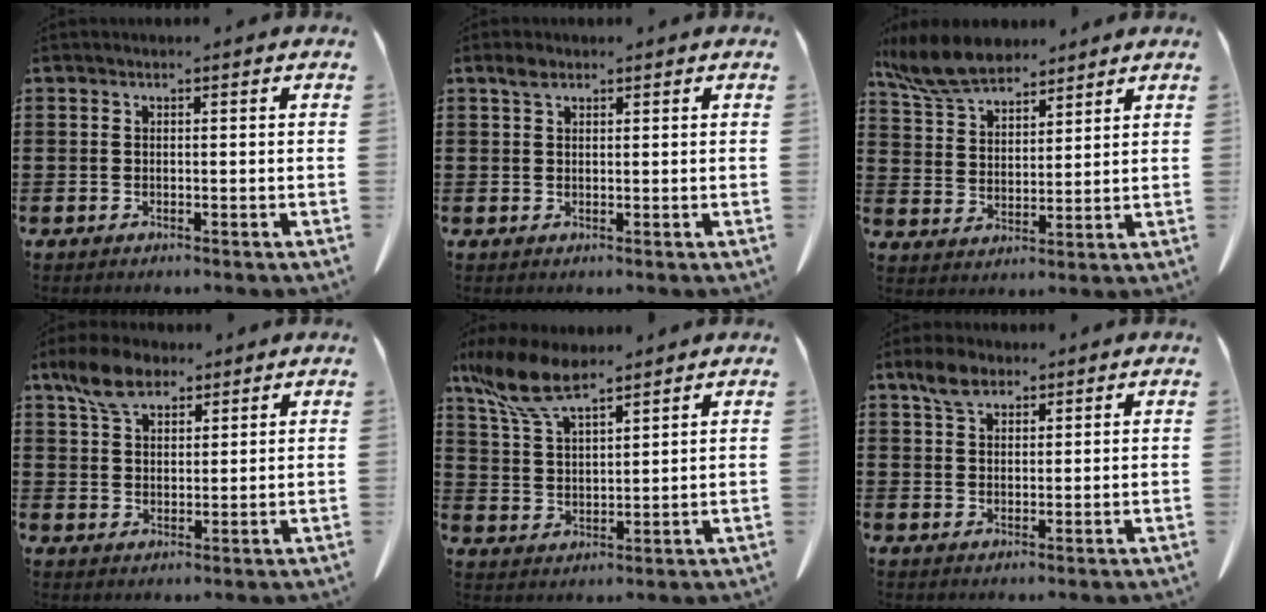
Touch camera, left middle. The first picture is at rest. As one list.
[{"total": 1.8, "force": [1.2, 1.0, 1.0], "torque": [-0.024, 0.002, 0.023]}, {"total": 8.2, "force": [7.2, 2.5, 3.0], "torque": [-0.087, -0.015, 0.139]}, {"total": 6.8, "force": [4.8, 3.4, 3.3], "torque": [-0.083, 0.002, 0.091]}, {"total": 9.4, "force": [7.0, 3.0, 5.6], "torque": [-0.142, -0.020, 0.128]}, {"total": 4.1, "force": [2.8, 2.2, 1.9], "torque": [-0.040, 0.005, 0.052]}]